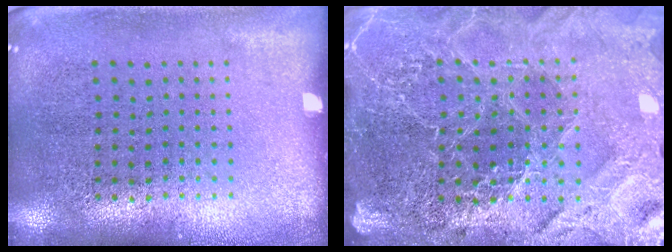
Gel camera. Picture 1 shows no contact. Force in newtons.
{"total": 4.9, "press": 4.4, "slide": 2.1}